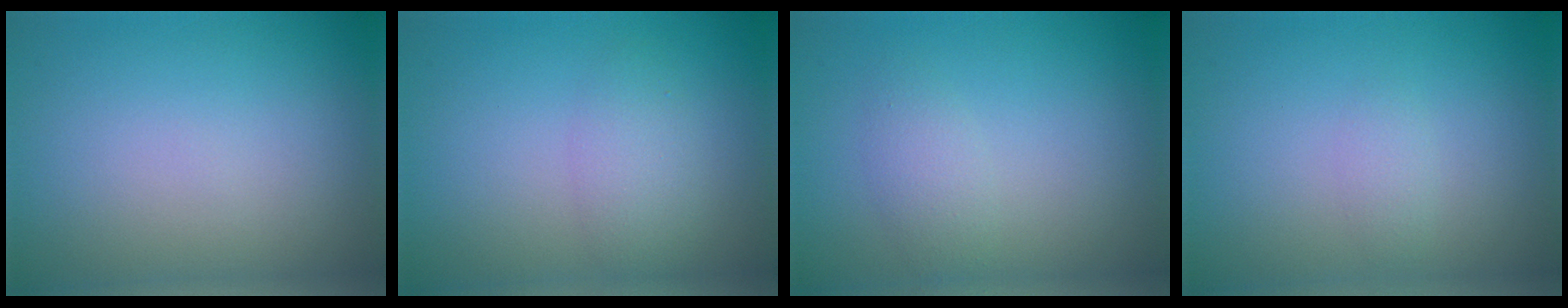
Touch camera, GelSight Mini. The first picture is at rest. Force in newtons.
{"total": 2.3, "press": 2.3, "slide": 0.1}
{"total": 1.8, "press": 1.8, "slide": 0.1}
{"total": 0.8, "press": 0.8, "slide": 0.1}